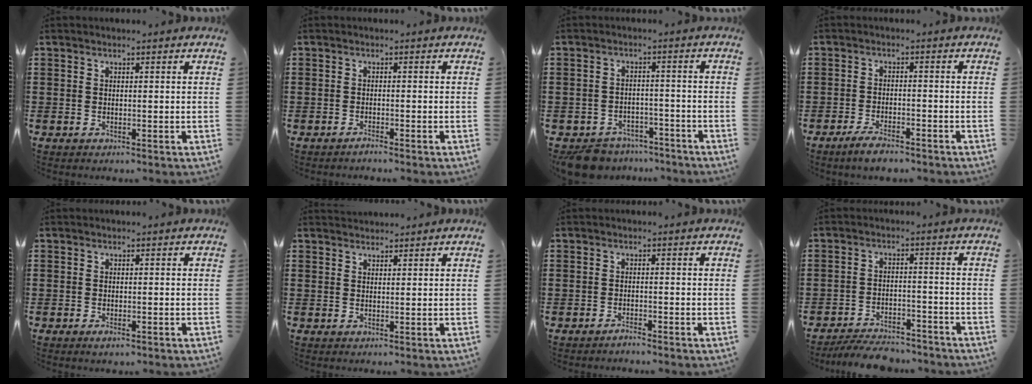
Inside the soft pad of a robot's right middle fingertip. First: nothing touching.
{"total": 1.0, "force": [-0.9, -0.2, 0.4], "torque": [-0.011, -0.006, -0.016]}
{"total": 5.4, "force": [-5.2, 1.3, 0.6], "torque": [-0.022, 0.009, -0.106]}
{"total": 3.5, "force": [-3.0, 0.4, 1.6], "torque": [-0.035, 0.000, -0.060]}
{"total": 0.9, "force": [-0.7, 0.2, 0.5], "torque": [-0.014, -0.007, -0.011]}
{"total": 1.4, "force": [1.3, 0.3, -0.2], "torque": [0.000, 0.003, 0.026]}
{"total": 1.3, "force": [-1.2, -0.1, 0.4], "torque": [-0.011, -0.005, -0.022]}
{"total": 5.8, "force": [-5.6, 0.9, 1.3], "torque": [-0.022, 0.007, -0.108]}